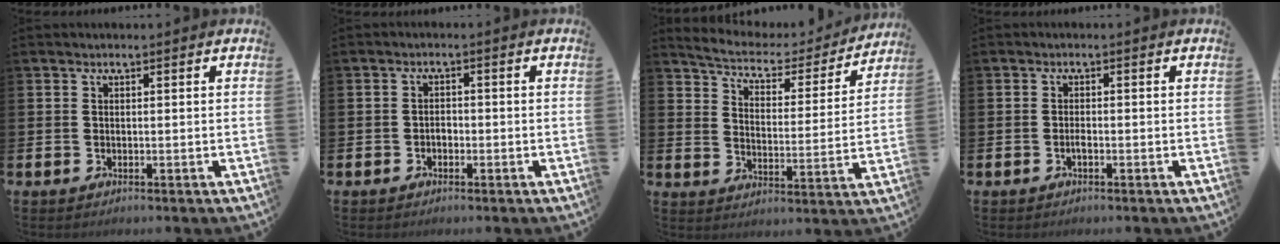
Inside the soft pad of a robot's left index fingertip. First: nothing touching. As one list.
[{"total": 1.3, "force": [-0.5, 1.0, 0.6], "torque": [-0.004, -0.001, -0.014]}, {"total": 6.1, "force": [5.7, 1.5, 1.6], "torque": [-0.056, -0.045, 0.093]}, {"total": 1.0, "force": [-0.4, 0.2, 0.8], "torque": [-0.016, -0.002, -0.007]}]